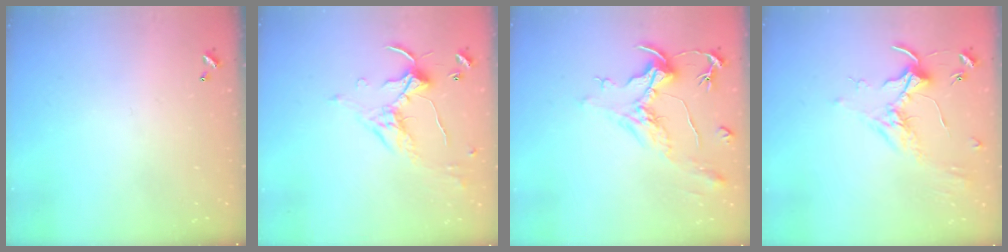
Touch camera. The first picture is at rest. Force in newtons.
{"total": 1.5, "press": 1.3, "slide": 0.8}
{"total": 2.2, "press": 1.7, "slide": 1.4}
{"total": 1.8, "press": 1.8, "slide": 0.4}